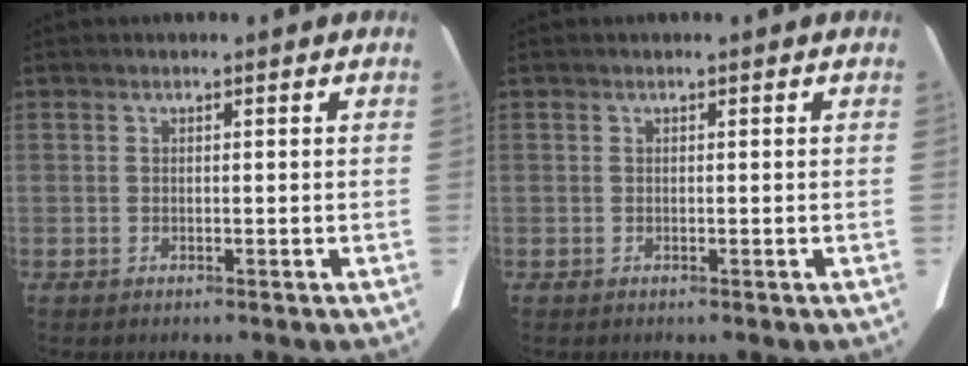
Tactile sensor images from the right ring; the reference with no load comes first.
{"total": 0.0}